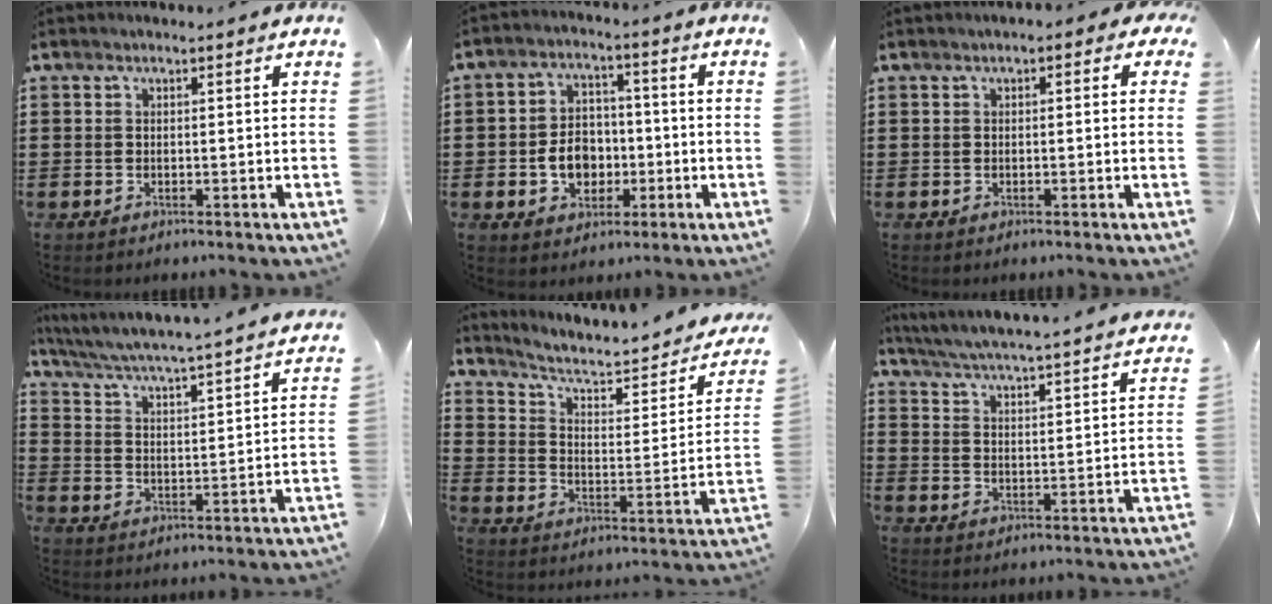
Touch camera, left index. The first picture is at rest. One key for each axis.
{"total": 6.8, "fx": -1.4, "fy": 5.3, "fz": 4.0, "tx": -0.071, "ty": 0.006, "tz": -0.029}
{"total": 1.1, "fx": -0.3, "fy": 0.7, "fz": 0.8, "tx": -0.017, "ty": 0.004, "tz": -0.008}
{"total": 3.8, "fx": 3.3, "fy": -0.8, "fz": 1.6, "tx": -0.050, "ty": -0.041, "tz": 0.044}
{"total": 4.6, "fx": 3.1, "fy": 1.8, "fz": 2.9, "tx": -0.074, "ty": -0.023, "tz": 0.045}
{"total": 4.1, "fx": 3.8, "fy": -1.0, "fz": 1.3, "tx": -0.045, "ty": -0.042, "tz": 0.054}